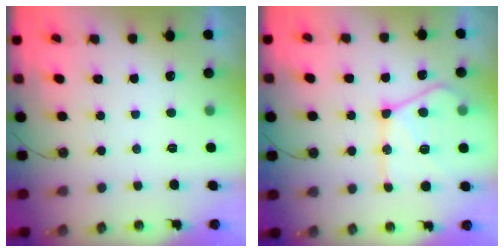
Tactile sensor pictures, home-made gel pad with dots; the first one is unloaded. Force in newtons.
{"total": 18.9, "press": 18.8, "slide": 1.8}